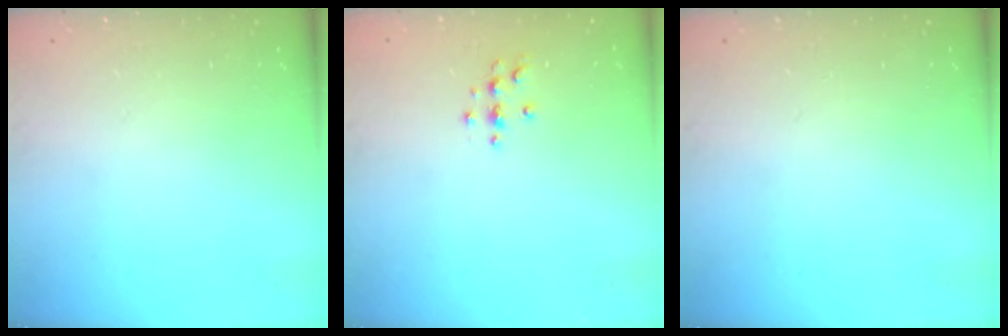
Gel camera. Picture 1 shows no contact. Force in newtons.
{"total": 3.3, "press": 3.3, "slide": 0.4}
{"total": 0.0}